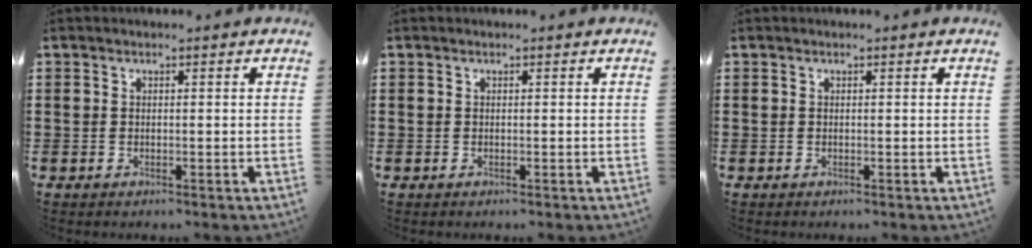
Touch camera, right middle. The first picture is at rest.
{"total": 0.0}
{"total": 0.0}